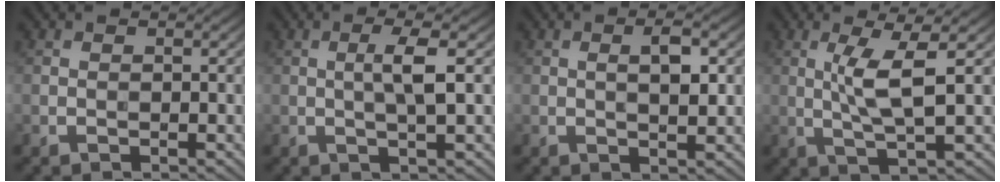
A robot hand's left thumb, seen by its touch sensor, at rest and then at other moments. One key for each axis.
{"total": 3.5, "fx": 0.4, "fy": 0.3, "fz": 3.4, "tx": -0.065, "ty": 0.006, "tz": 0.007}
{"total": 3.4, "fx": 0.6, "fy": 1.0, "fz": 3.2, "tx": -0.058, "ty": -0.001, "tz": 0.012}
{"total": 5.5, "fx": 1.0, "fy": 0.8, "fz": 5.3, "tx": -0.114, "ty": 0.005, "tz": 0.026}